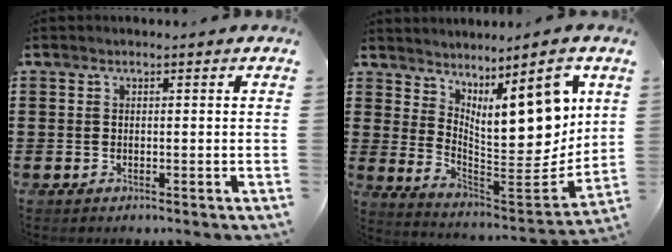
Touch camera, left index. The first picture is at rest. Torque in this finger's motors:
{"motor_torque": [2.14, 0.00, 0.55, 0.21]}